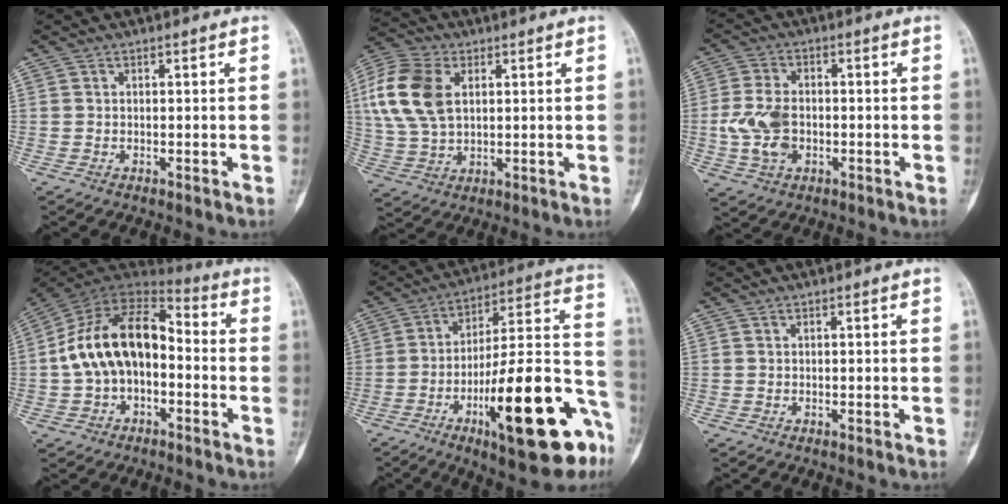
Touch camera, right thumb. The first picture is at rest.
{"total": 14.1, "force": [3.4, 9.1, 10.2], "torque": [-0.212, 0.004, 0.064]}
{"total": 8.4, "force": [-1.3, 5.7, 6.1], "torque": [-0.118, 0.007, -0.025]}
{"total": 17.1, "force": [-1.4, 10.7, 13.3], "torque": [-0.219, 0.053, -0.034]}
{"total": 27.1, "force": [-11.2, 7.8, 23.4], "torque": [-0.302, 0.059, -0.162]}
{"total": 0.0}